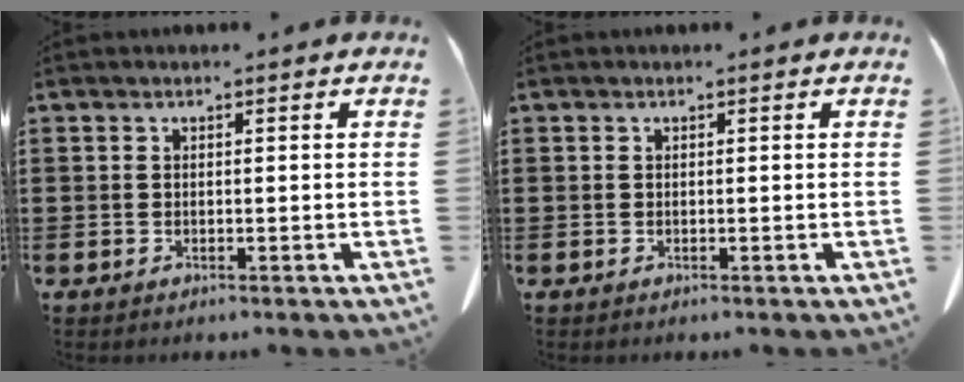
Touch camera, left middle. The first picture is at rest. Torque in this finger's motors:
{"motor_torque": [0.89, -1.25, 0.04, 0.02]}